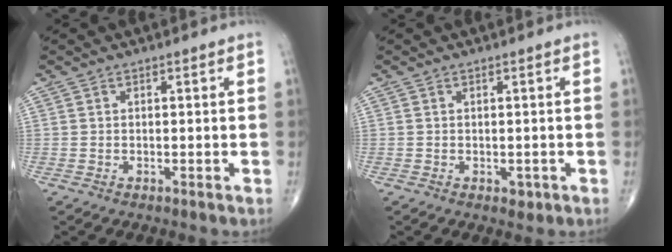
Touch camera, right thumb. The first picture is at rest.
{"total": 1.3, "force": [-0.4, 0.9, 0.8], "torque": [-0.001, 0.000, -0.003]}